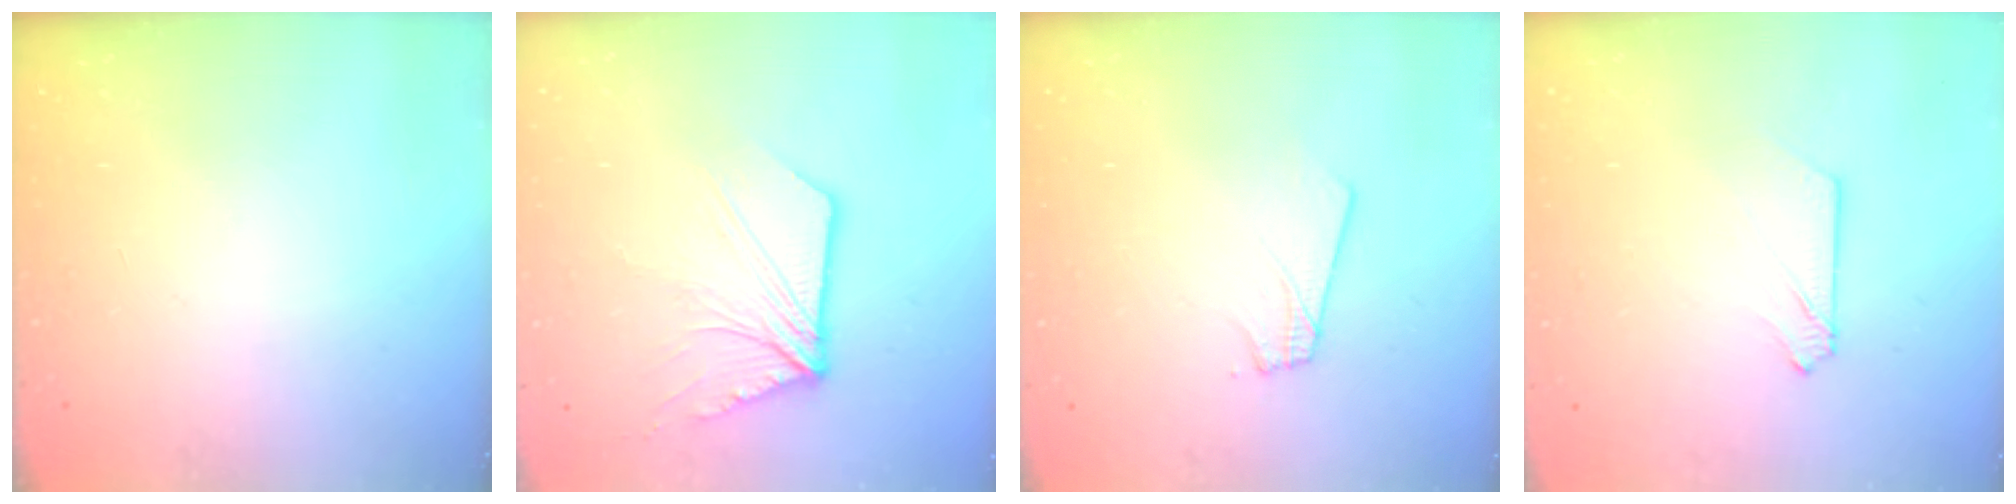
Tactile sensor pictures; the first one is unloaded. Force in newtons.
{"total": 11.2, "press": 11.1, "slide": 1.4}
{"total": 2.0, "press": 2.0, "slide": 0.1}
{"total": 2.9, "press": 2.9, "slide": 0.4}